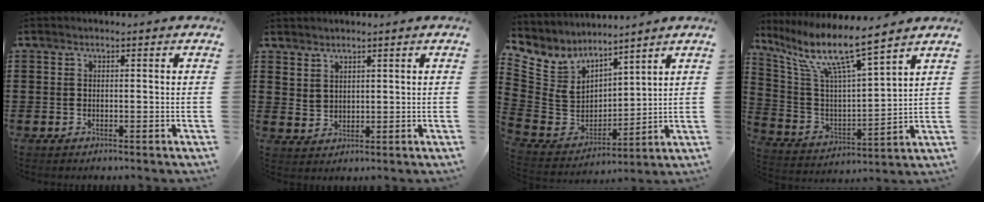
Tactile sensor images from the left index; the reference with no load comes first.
{"total": 2.4, "force": [2.0, 1.2, 0.0], "torque": [-0.007, 0.001, 0.040]}
{"total": 5.8, "force": [4.2, 4.0, 0.5], "torque": [-0.066, -0.046, 0.074]}
{"total": 10.4, "force": [7.7, 1.2, 6.8], "torque": [-0.154, -0.051, 0.122]}